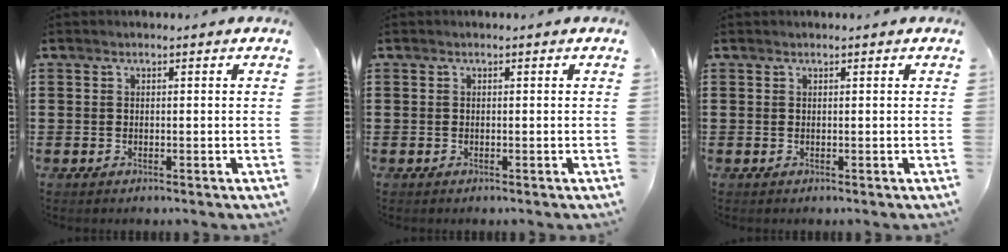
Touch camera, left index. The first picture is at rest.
{"total": 0.0}
{"total": 0.0}